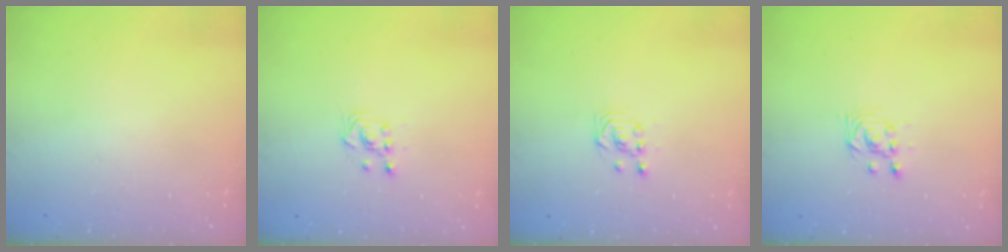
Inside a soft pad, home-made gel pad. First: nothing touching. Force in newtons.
{"total": 2.7, "press": 2.7, "slide": 0.2}
{"total": 3.4, "press": 3.4, "slide": 0.5}
{"total": 3.5, "press": 3.5, "slide": 0.4}